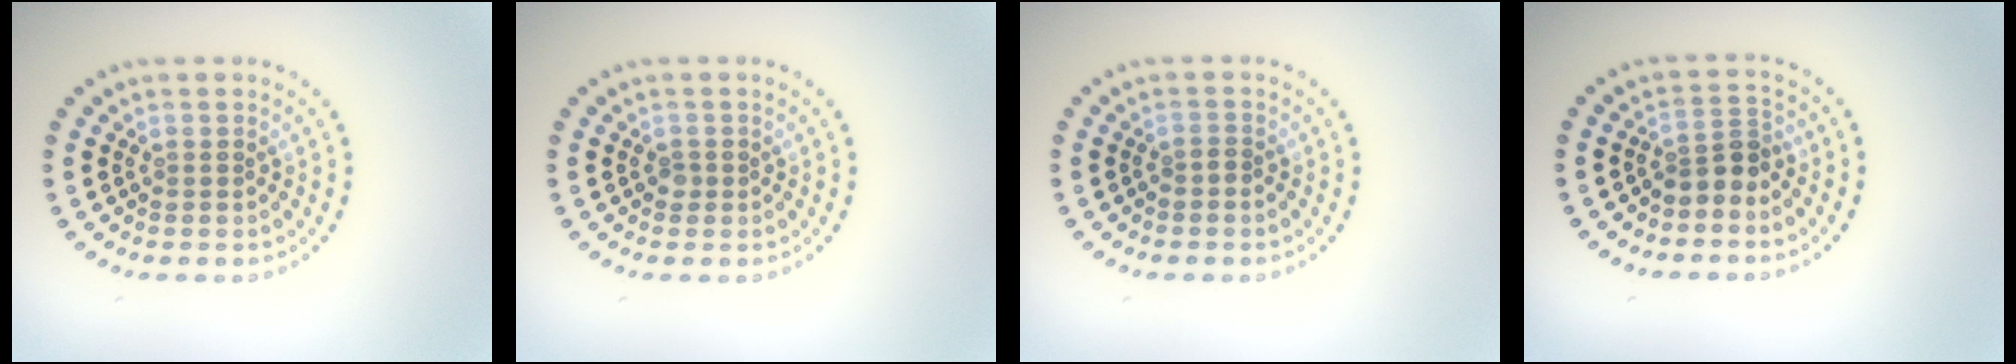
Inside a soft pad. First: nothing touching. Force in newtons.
{"total": 0.8, "press": 0.6, "slide": 0.5}
{"total": 0.5, "press": 0.2, "slide": 0.5}
{"total": 2.4, "press": 1.9, "slide": 1.5}